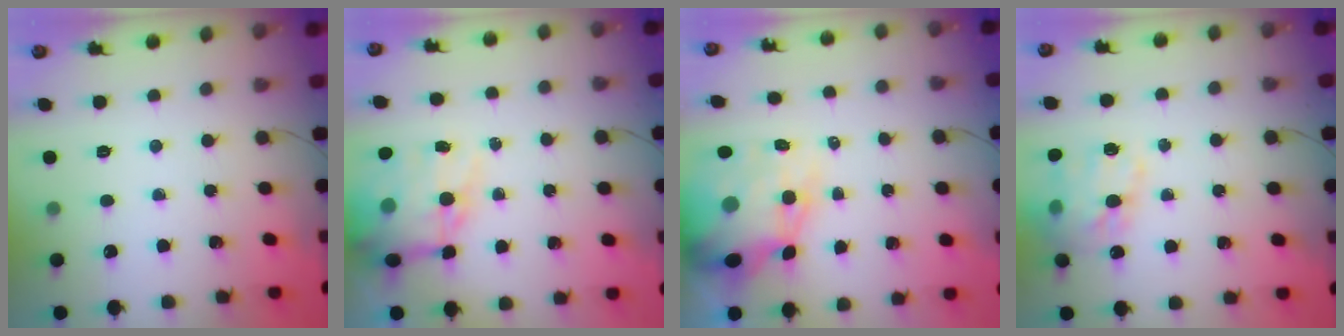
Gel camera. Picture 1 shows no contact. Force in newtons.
{"total": 14.3, "press": 14.0, "slide": 3.2}
{"total": 13.6, "press": 13.1, "slide": 3.9}
{"total": 18.8, "press": 18.5, "slide": 3.5}